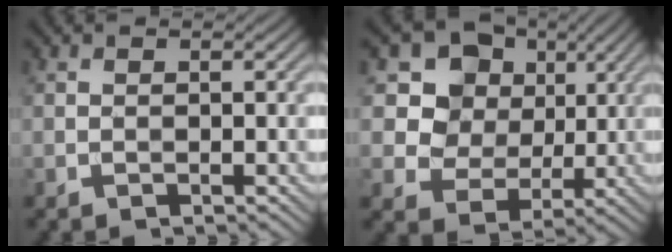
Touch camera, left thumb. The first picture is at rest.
{"total": 10.5, "force": [4.1, 8.6, 4.4], "torque": [-0.104, 0.016, 0.068]}